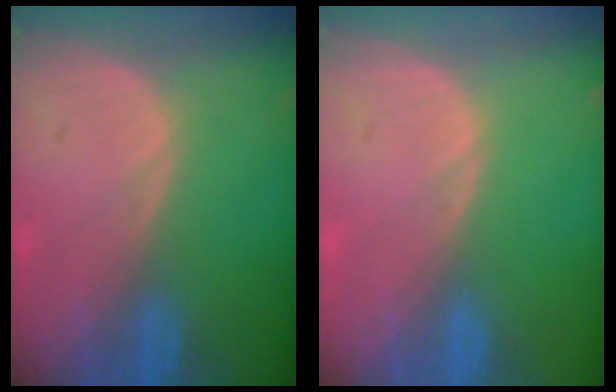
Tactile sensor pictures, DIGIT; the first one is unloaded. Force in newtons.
{"total": 0.0}